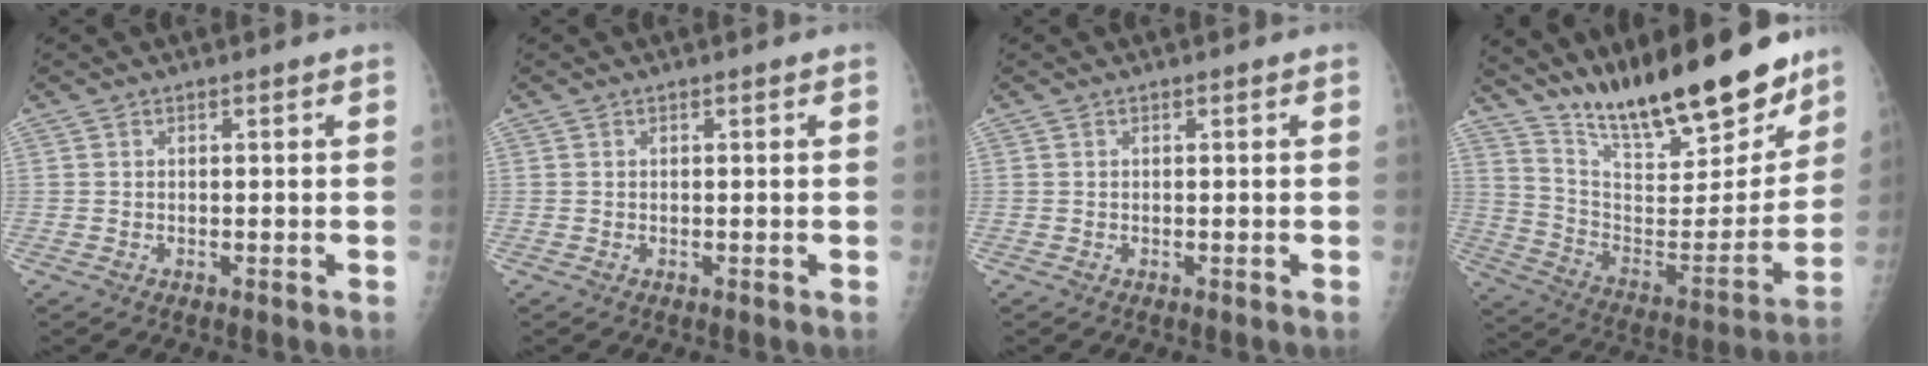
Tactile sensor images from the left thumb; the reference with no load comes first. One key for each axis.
{"total": 0.0}
{"total": 0.0}
{"total": 24.9, "fx": 19.8, "fy": 6.3, "fz": 13.8, "tx": -0.184, "ty": -0.104, "tz": 0.325}